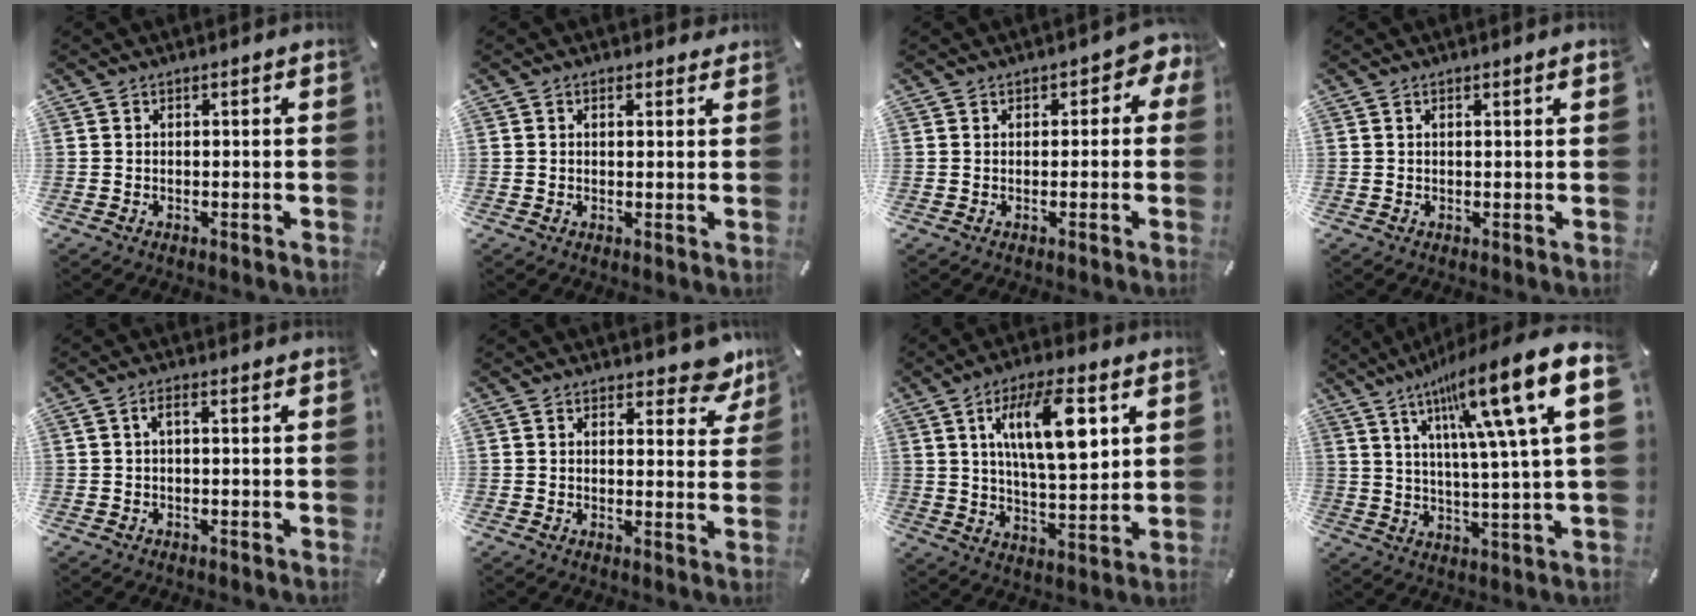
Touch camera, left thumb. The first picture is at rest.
{"total": 1.5, "force": [0.7, 1.1, 0.8], "torque": [-0.009, 0.001, 0.011]}
{"total": 3.2, "force": [0.5, 2.4, 2.1], "torque": [-0.017, 0.002, 0.003]}
{"total": 0.7, "force": [0.4, 0.1, 0.6], "torque": [-0.013, 0.000, 0.006]}
{"total": 2.1, "force": [-0.1, 0.7, 2.0], "torque": [-0.038, 0.007, -0.004]}
{"total": 6.3, "force": [4.7, 3.1, 3.0], "torque": [-0.015, -0.035, 0.076]}
{"total": 15.5, "force": [5.8, 6.1, 13.0], "torque": [-0.230, -0.010, 0.089]}
{"total": 19.8, "force": [8.6, 2.8, 17.6], "torque": [-0.293, -0.041, 0.115]}